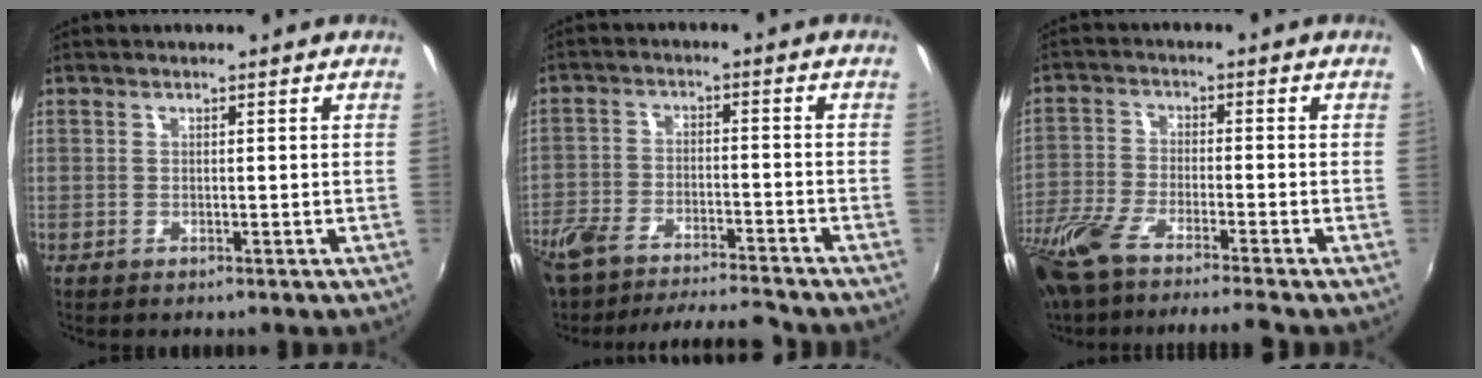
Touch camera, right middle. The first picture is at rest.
{"total": 14.8, "force": [-13.3, 3.1, 5.9], "torque": [-0.138, -0.009, -0.214]}
{"total": 13.6, "force": [-11.2, 0.9, 7.7], "torque": [-0.179, -0.043, -0.208]}